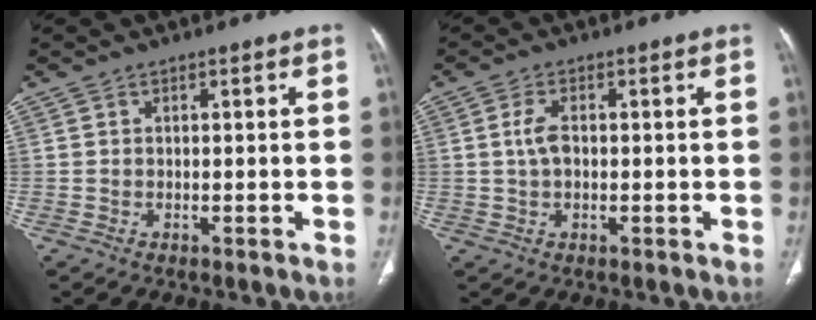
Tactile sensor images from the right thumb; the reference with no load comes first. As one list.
[{"total": 3.6, "force": [0.3, 2.0, 2.9], "torque": [-0.063, 0.005, 0.004]}]